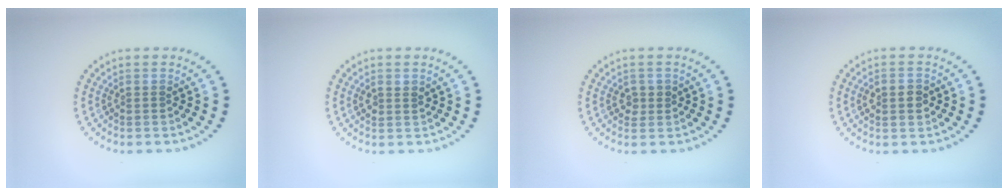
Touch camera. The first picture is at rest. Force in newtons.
{"total": 1.2, "press": 1.1, "slide": 0.6}
{"total": 1.3, "press": 1.3, "slide": 0.2}
{"total": 1.9, "press": 1.9, "slide": 0.0}